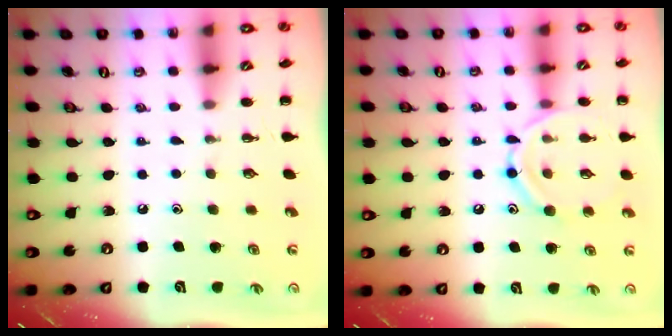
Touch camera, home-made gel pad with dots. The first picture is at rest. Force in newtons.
{"total": 11.5, "press": 11.4, "slide": 1.1}